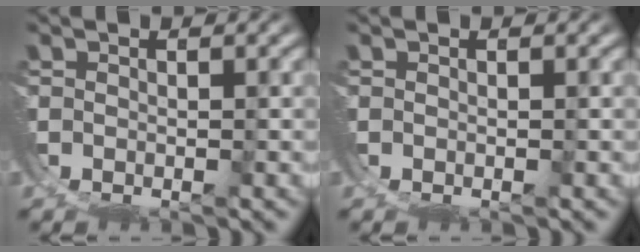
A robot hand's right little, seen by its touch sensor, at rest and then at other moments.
{"total": 0.0}